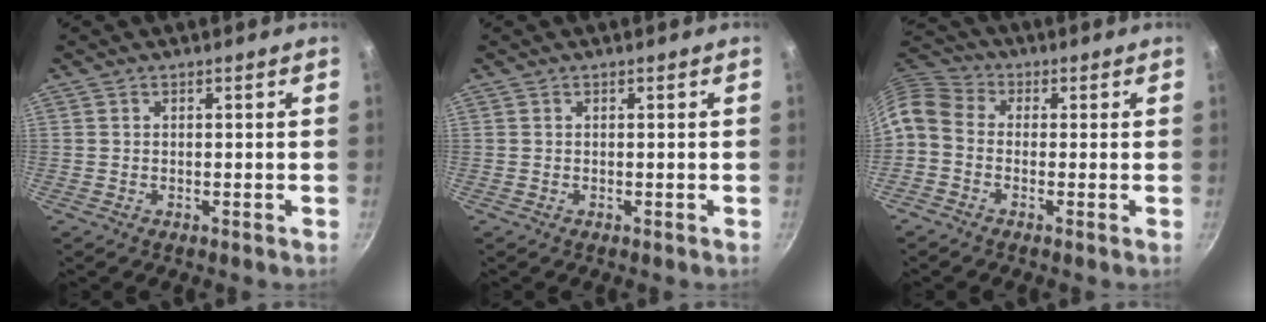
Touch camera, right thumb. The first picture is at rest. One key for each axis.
{"total": 0.0}
{"total": 7.0, "fx": -1.3, "fy": 5.4, "fz": 4.2, "tx": -0.084, "ty": 0.037, "tz": -0.045}